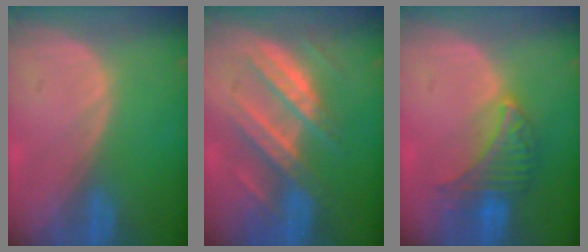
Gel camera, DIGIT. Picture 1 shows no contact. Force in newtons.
{"total": 8.3, "press": 8.3, "slide": 0.3}
{"total": 6.5, "press": 6.5, "slide": 0.6}